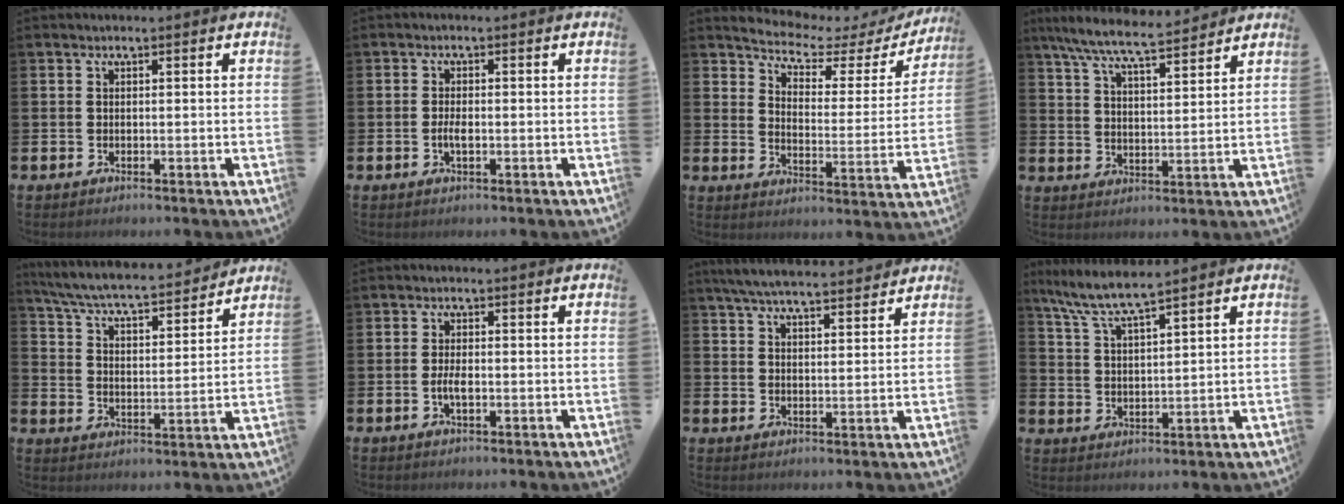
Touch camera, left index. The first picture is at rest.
{"total": 1.9, "force": [-0.4, 0.7, 1.7], "torque": [-0.030, -0.001, -0.009]}
{"total": 4.3, "force": [3.9, 1.5, 1.2], "torque": [-0.045, -0.034, 0.057]}
{"total": 8.2, "force": [7.6, 0.8, 2.9], "torque": [-0.085, -0.039, 0.137]}
{"total": 6.7, "force": [6.3, 0.7, 2.1], "torque": [-0.073, -0.051, 0.107]}
{"total": 2.4, "force": [-0.5, 0.9, 2.1], "torque": [-0.037, 0.001, -0.010]}
{"total": 6.0, "force": [5.8, 0.5, 1.5], "torque": [-0.044, -0.028, 0.104]}
{"total": 6.3, "force": [5.9, -0.1, 2.3], "torque": [-0.070, -0.029, 0.103]}